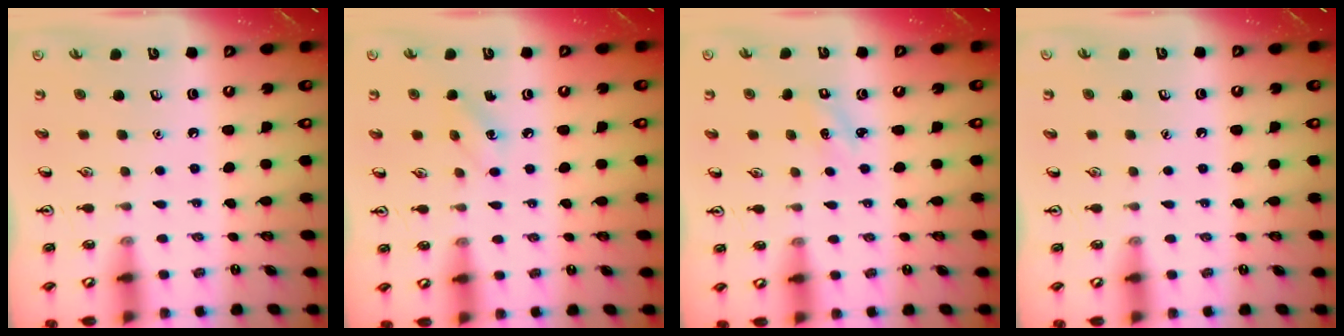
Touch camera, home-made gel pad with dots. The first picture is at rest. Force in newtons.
{"total": 5.0, "press": 4.7, "slide": 1.7}
{"total": 1.3, "press": 1.2, "slide": 0.4}
{"total": 0.0}